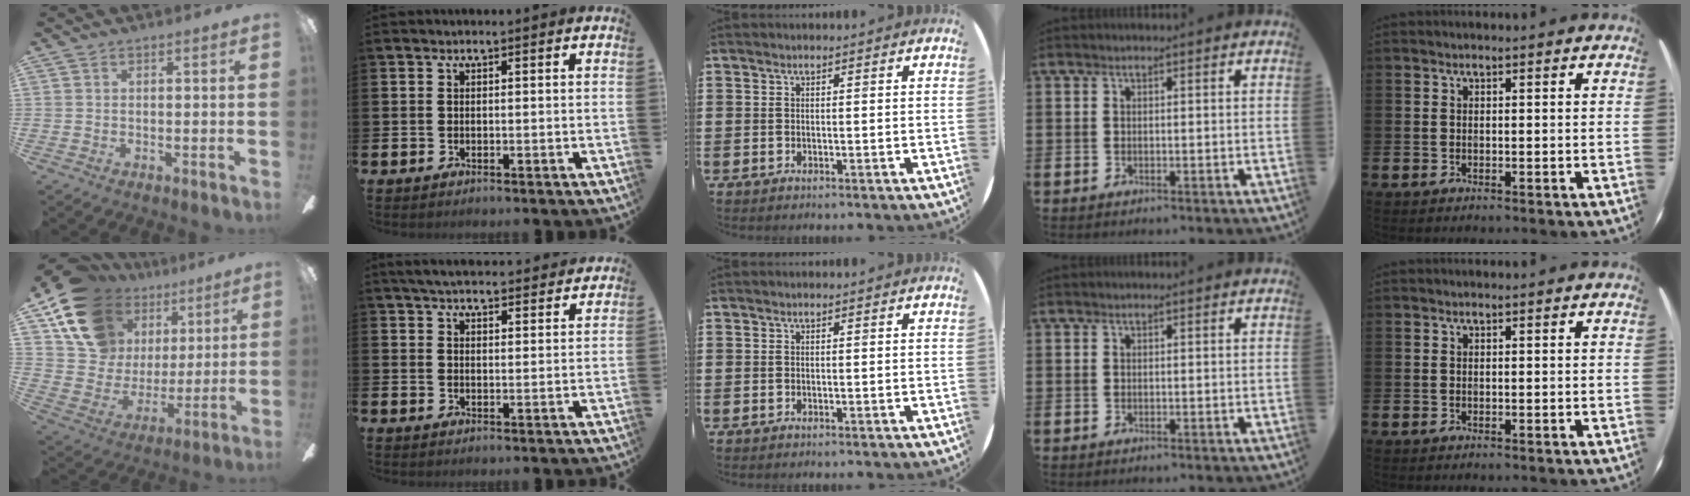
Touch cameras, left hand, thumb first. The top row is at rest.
{"thumb": {"total": 17.5, "force": [10.7, 12.1, 6.8], "torque": [-0.137, -0.055, 0.206]}, "index": {"total": 4.8, "force": [4.7, 0.6, 0.9], "torque": [-0.028, -0.025, 0.085]}}